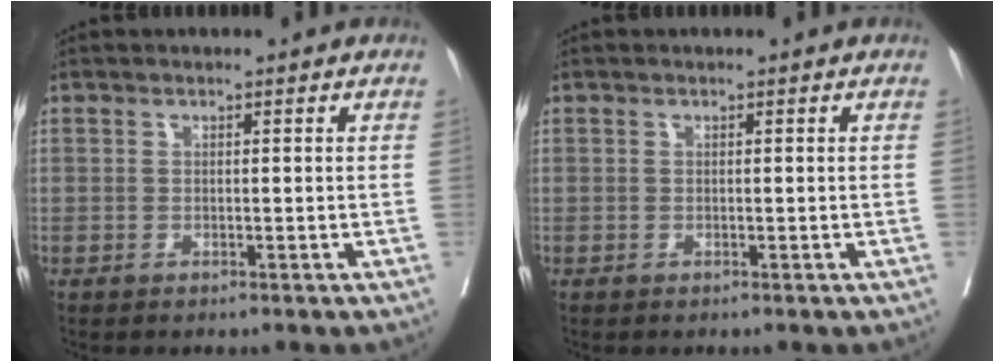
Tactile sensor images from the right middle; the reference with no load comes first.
{"total": 0.0}